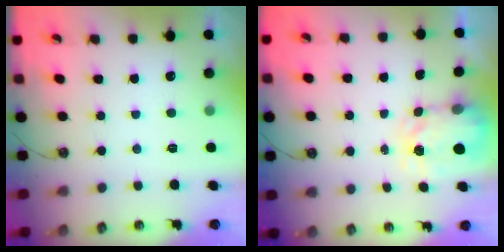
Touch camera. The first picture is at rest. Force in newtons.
{"total": 3.8, "press": 3.8, "slide": 0.5}